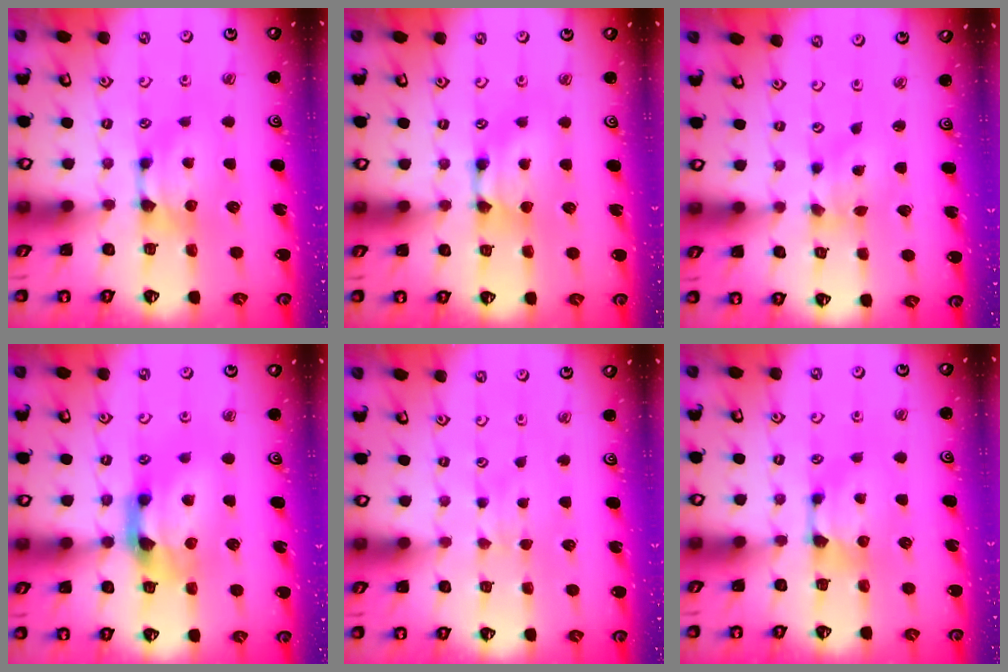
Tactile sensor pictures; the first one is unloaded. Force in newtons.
{"total": 1.4, "press": 1.4, "slide": 0.1}
{"total": 1.2, "press": 0.2, "slide": 1.1}
{"total": 5.2, "press": 4.7, "slide": 2.2}
{"total": 3.4, "press": 3.4, "slide": 0.4}
{"total": 0.0}